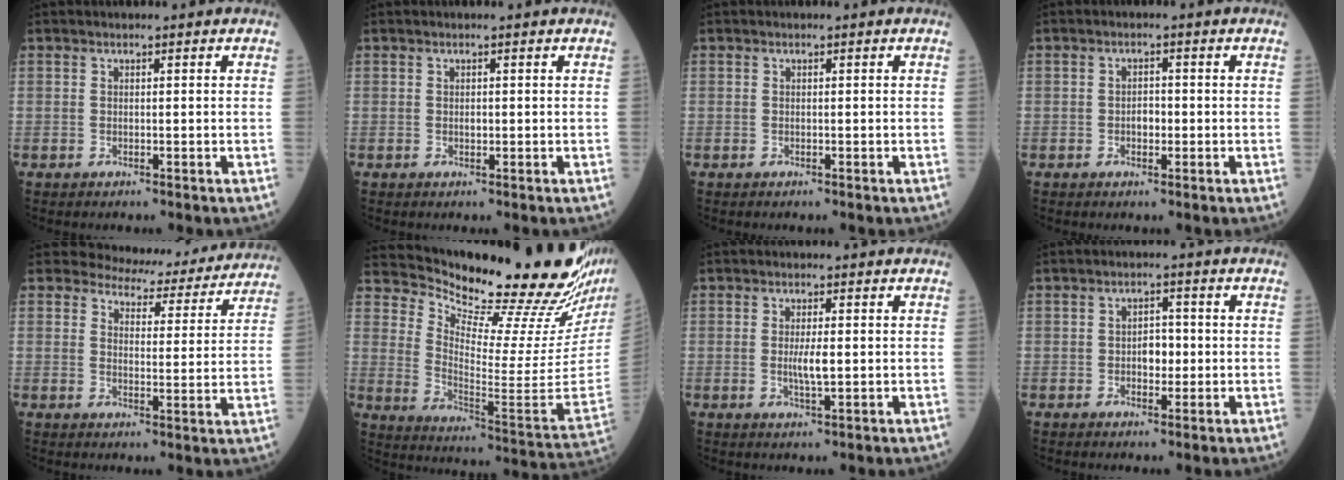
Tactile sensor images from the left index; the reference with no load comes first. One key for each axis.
{"total": 0.6, "fx": 0.1, "fy": 0.3, "fz": 0.5, "tx": -0.009, "ty": -0.001, "tz": 0.000}
{"total": 0.0}
{"total": 1.8, "fx": -0.4, "fy": 1.0, "fz": 1.3, "tx": -0.020, "ty": 0.003, "tz": -0.008}
{"total": 13.8, "fx": 13.2, "fy": 3.8, "fz": 1.7, "tx": 0.001, "ty": -0.025, "tz": 0.139}
{"total": 26.7, "fx": 23.5, "fy": 0.3, "fz": 12.5, "tx": -0.208, "ty": -0.129, "tz": 0.321}
{"total": 2.9, "fx": 0.0, "fy": 0.4, "fz": 2.9, "tx": -0.059, "ty": -0.006, "tz": 0.002}
{"total": 2.9, "fx": -0.3, "fy": 1.7, "fz": 2.3, "tx": -0.034, "ty": 0.005, "tz": -0.005}